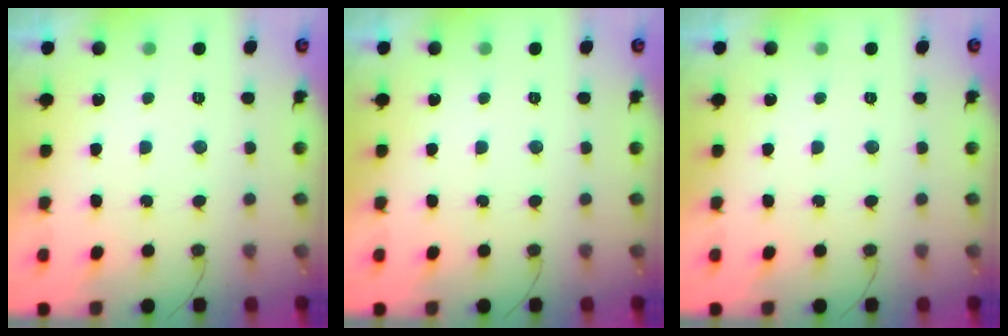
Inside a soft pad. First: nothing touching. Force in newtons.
{"total": 0.0}
{"total": 0.0}